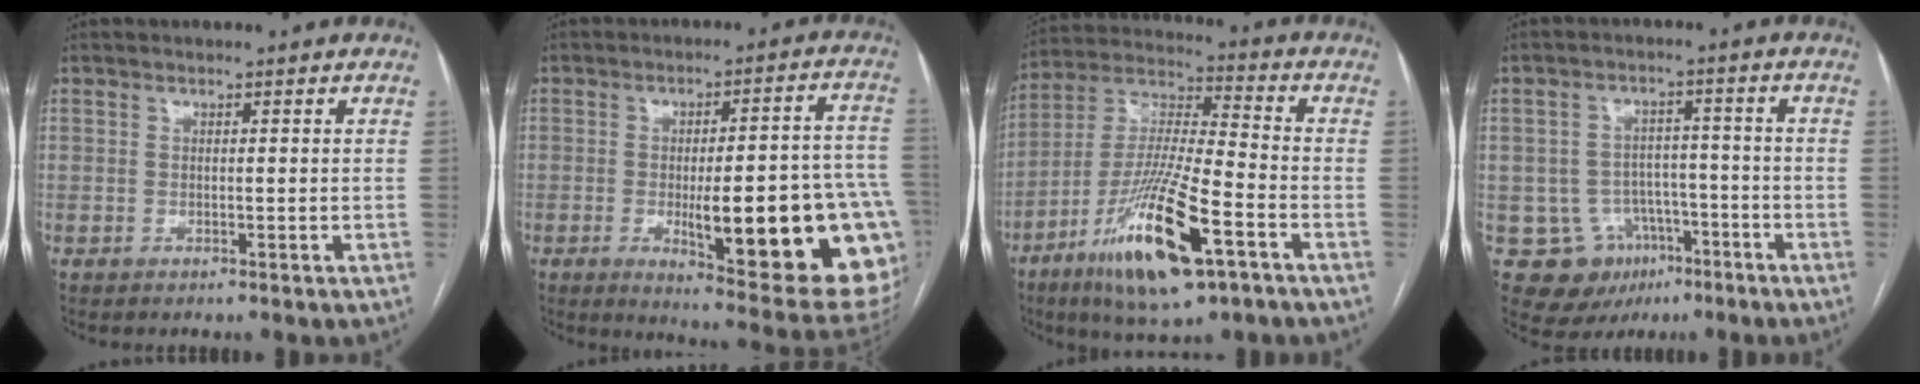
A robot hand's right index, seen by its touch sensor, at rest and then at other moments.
{"total": 26.1, "force": [-6.1, 4.0, 25.0], "torque": [-0.237, -0.009, -0.073]}
{"total": 18.9, "force": [-9.1, 3.1, 16.3], "torque": [-0.334, -0.030, -0.158]}
{"total": 10.0, "force": [-4.5, 8.6, 2.4], "torque": [-0.043, 0.020, -0.054]}